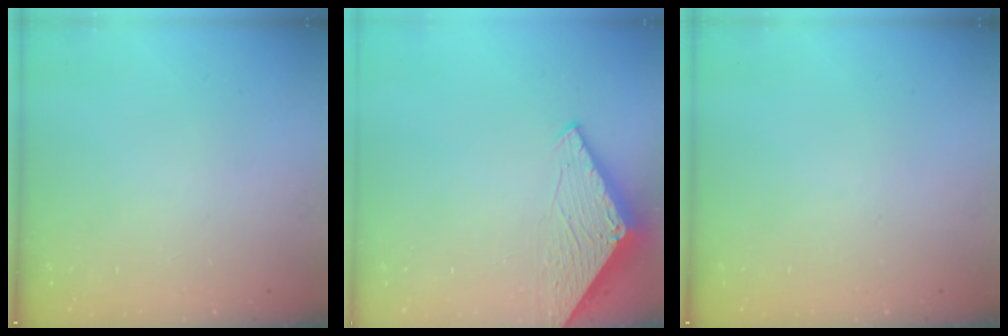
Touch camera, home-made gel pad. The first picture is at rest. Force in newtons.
{"total": 2.8, "press": 2.8, "slide": 0.2}
{"total": 0.0}